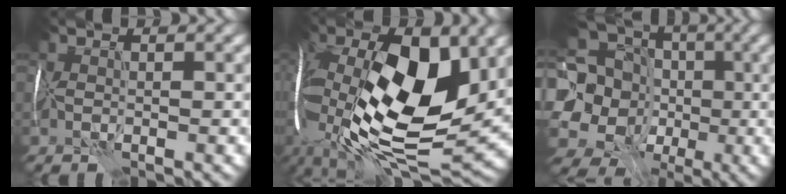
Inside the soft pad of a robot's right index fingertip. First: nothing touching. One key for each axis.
{"total": 18.2, "fx": 0.1, "fy": 9.1, "fz": 15.7, "tx": -0.325, "ty": -0.010, "tz": 0.003}
{"total": 17.9, "fx": -0.8, "fy": 16.2, "fz": 7.6, "tx": -0.168, "ty": 0.021, "tz": -0.053}